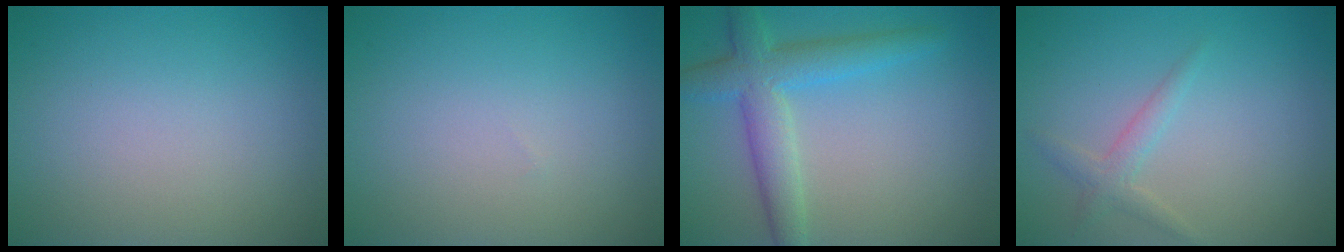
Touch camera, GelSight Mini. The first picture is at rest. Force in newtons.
{"total": 0.0}
{"total": 4.8, "press": 4.8, "slide": 0.2}
{"total": 1.6, "press": 1.6, "slide": 0.0}